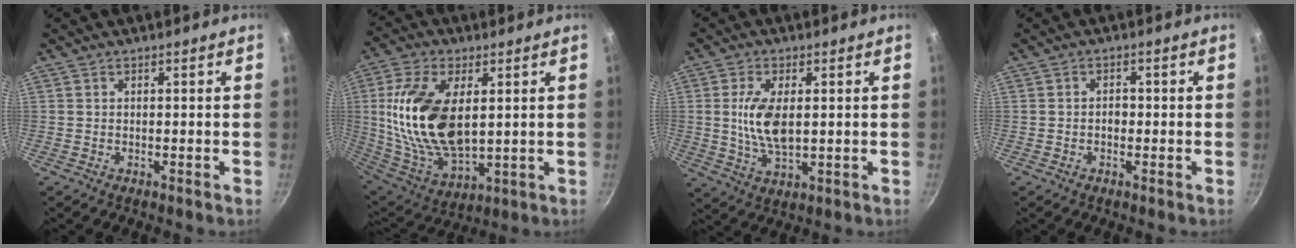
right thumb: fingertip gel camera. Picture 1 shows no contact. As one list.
[{"total": 20.5, "force": [3.2, 11.0, 17.0], "torque": [-0.329, -0.015, 0.069]}, {"total": 9.1, "force": [1.0, 4.4, 7.9], "torque": [-0.151, -0.006, 0.022]}, {"total": 1.7, "force": [-0.3, 1.2, 1.1], "torque": [-0.011, 0.008, -0.008]}]